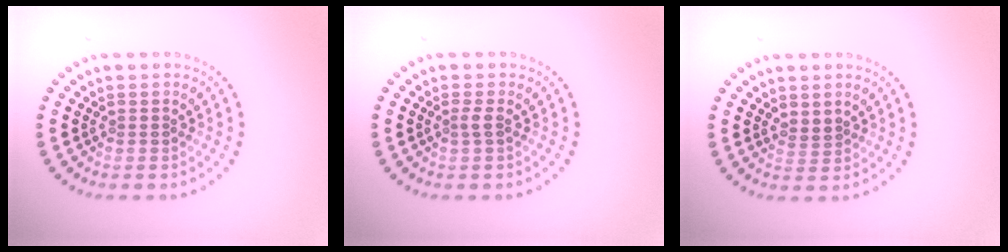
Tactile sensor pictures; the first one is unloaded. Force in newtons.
{"total": 0.9, "press": 0.6, "slide": 0.6}
{"total": 1.0, "press": 0.8, "slide": 0.6}